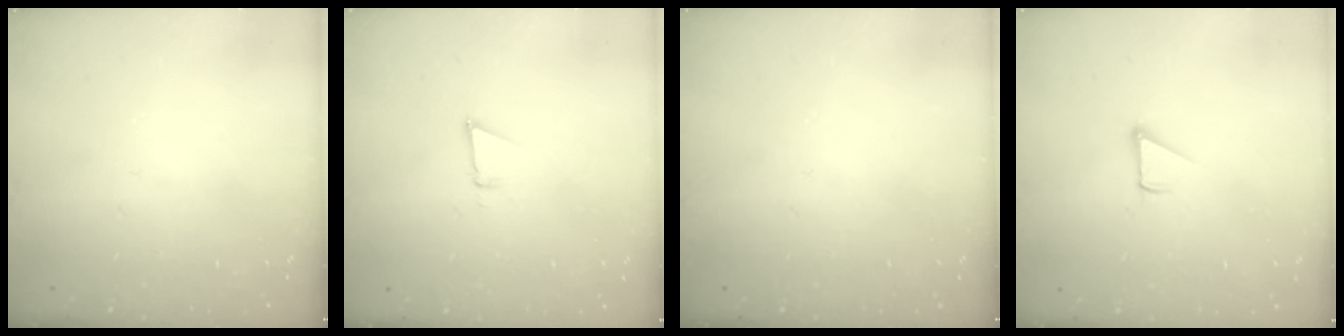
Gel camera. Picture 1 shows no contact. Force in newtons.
{"total": 2.6, "press": 2.5, "slide": 0.8}
{"total": 0.0}
{"total": 1.9, "press": 1.9, "slide": 0.1}